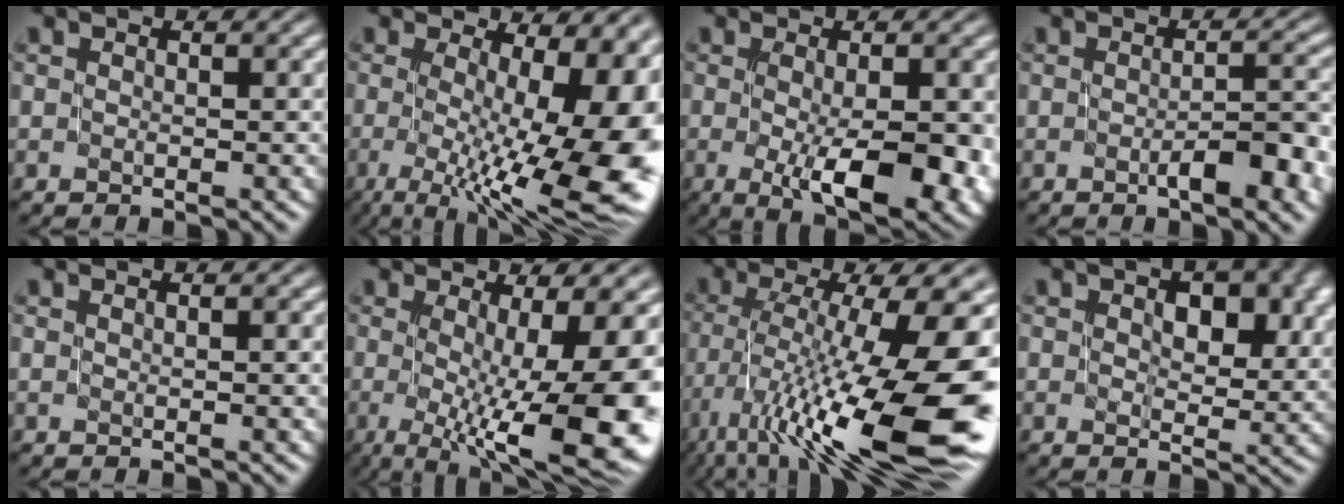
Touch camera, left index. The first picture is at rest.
{"total": 16.6, "force": [-2.0, 6.8, 15.1], "torque": [-0.181, -0.014, -0.017]}
{"total": 8.0, "force": [-1.7, 2.7, 7.3], "torque": [-0.117, -0.017, -0.018]}
{"total": 5.1, "force": [-1.4, 1.2, 4.7], "torque": [-0.069, 0.005, -0.018]}
{"total": 0.7, "force": [0.2, 0.1, 0.7], "torque": [-0.007, 0.002, 0.001]}
{"total": 13.3, "force": [-2.2, 4.2, 12.4], "torque": [-0.182, -0.012, -0.025]}
{"total": 15.5, "force": [-5.5, 4.1, 13.9], "torque": [-0.247, 0.000, -0.094]}
{"total": 6.2, "force": [1.8, 3.6, 4.8], "torque": [-0.059, 0.003, 0.028]}